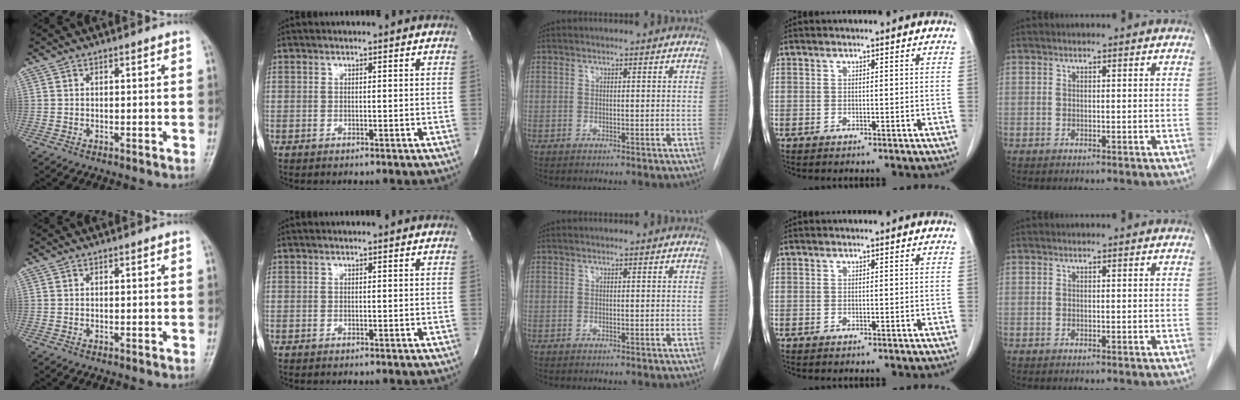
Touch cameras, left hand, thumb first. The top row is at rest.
{}